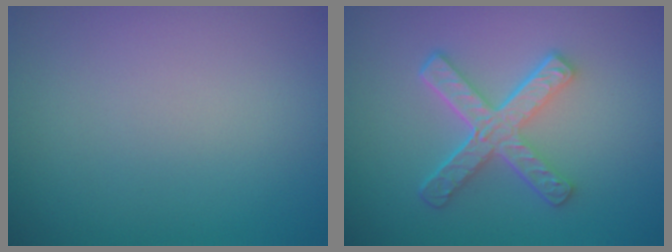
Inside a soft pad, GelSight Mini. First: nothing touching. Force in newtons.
{"total": 5.3, "press": 3.7, "slide": 3.8}